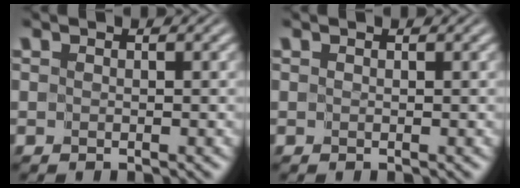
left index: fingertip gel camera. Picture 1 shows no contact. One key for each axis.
{"total": 0.0}